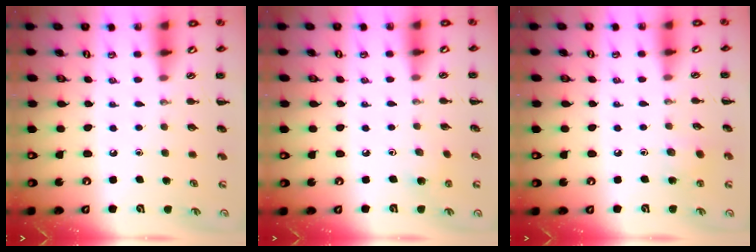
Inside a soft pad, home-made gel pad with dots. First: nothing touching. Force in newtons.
{"total": 3.7, "press": 3.5, "slide": 1.1}
{"total": 4.6, "press": 4.4, "slide": 1.4}